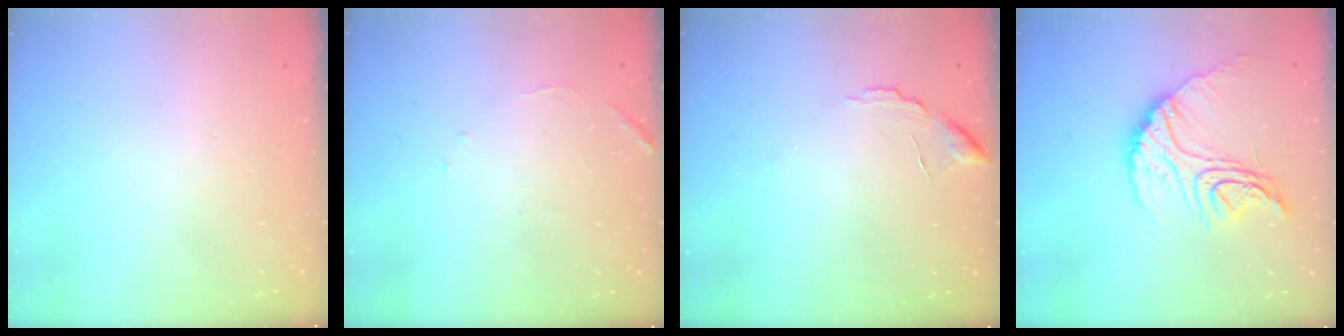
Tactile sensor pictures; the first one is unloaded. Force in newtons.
{"total": 6.5, "press": 6.5, "slide": 0.3}
{"total": 7.1, "press": 7.1, "slide": 0.5}
{"total": 16.2, "press": 16.2, "slide": 1.2}